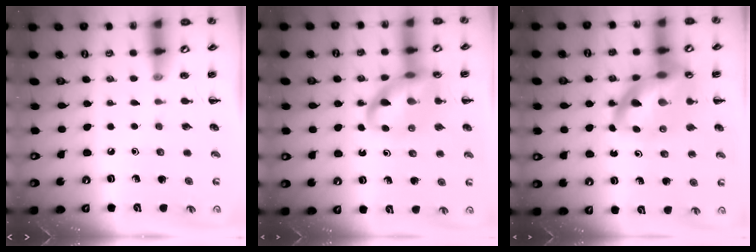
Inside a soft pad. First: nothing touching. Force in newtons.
{"total": 14.4, "press": 14.2, "slide": 2.3}
{"total": 18.4, "press": 18.0, "slide": 3.8}